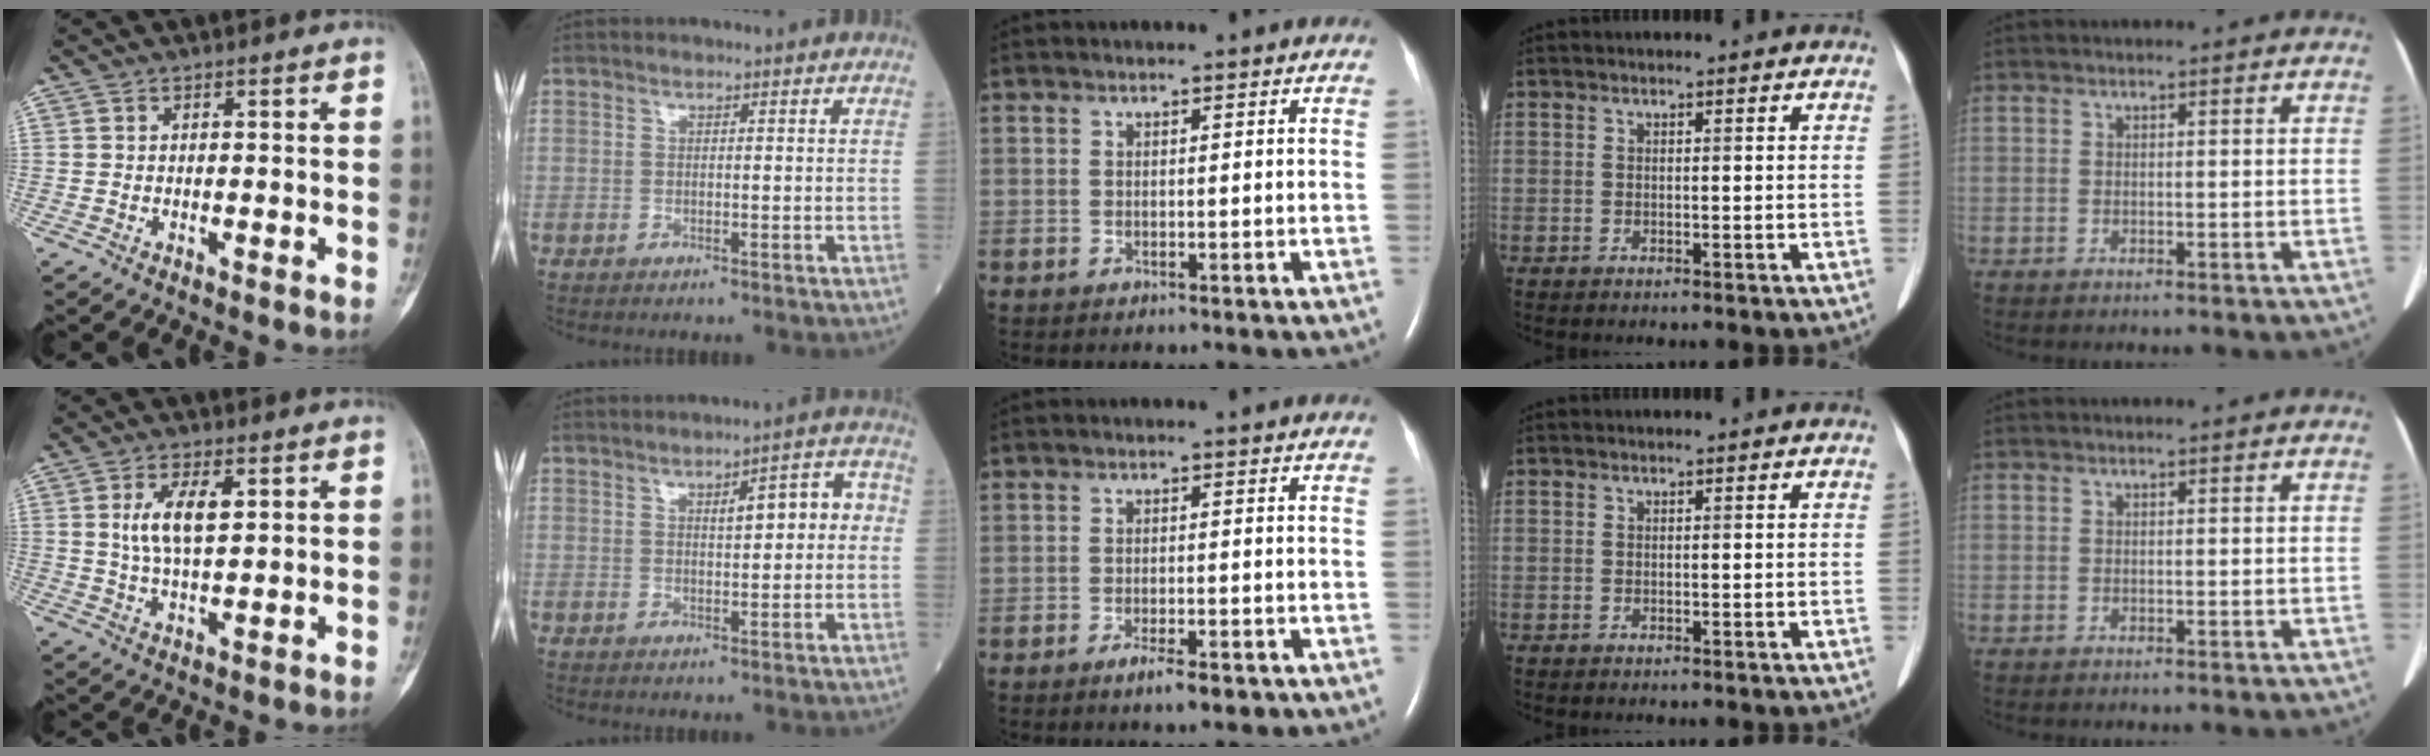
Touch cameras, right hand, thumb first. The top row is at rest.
{"thumb": {"total": 7.6, "force": [2.1, 3.3, 6.5], "torque": [-0.125, -0.008, 0.043]}, "index": {"total": 5.8, "force": [0.8, 1.7, 5.5], "torque": [-0.076, 0.026, 0.012]}, "middle": {"total": 3.4, "force": [-2.2, 0.8, 2.5], "torque": [-0.043, -0.002, -0.032]}}